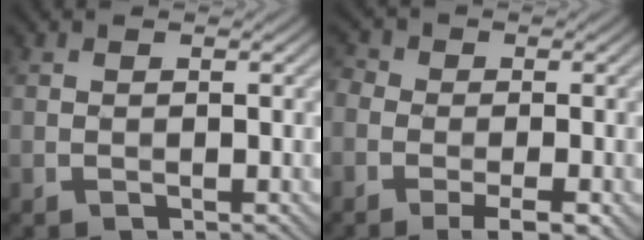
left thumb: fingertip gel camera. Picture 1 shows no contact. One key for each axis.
{"total": 6.9, "fx": -2.9, "fy": 4.0, "fz": 4.8, "tx": -0.086, "ty": -0.001, "tz": -0.051}